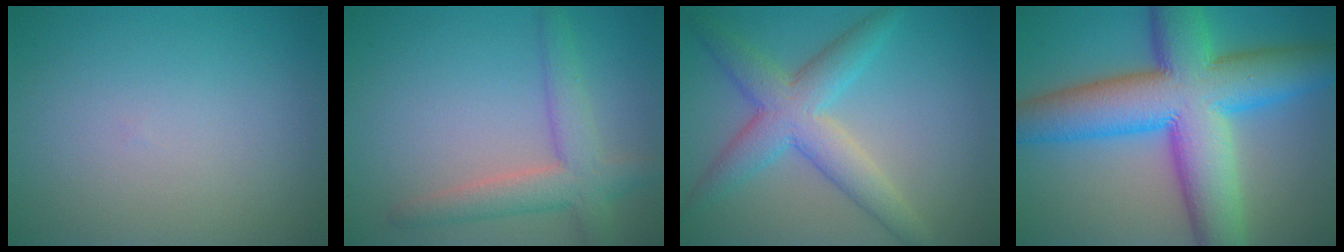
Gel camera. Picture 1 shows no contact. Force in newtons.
{"total": 4.3, "press": 4.3, "slide": 0.2}
{"total": 5.5, "press": 5.5, "slide": 0.2}
{"total": 13.9, "press": 13.9, "slide": 0.2}